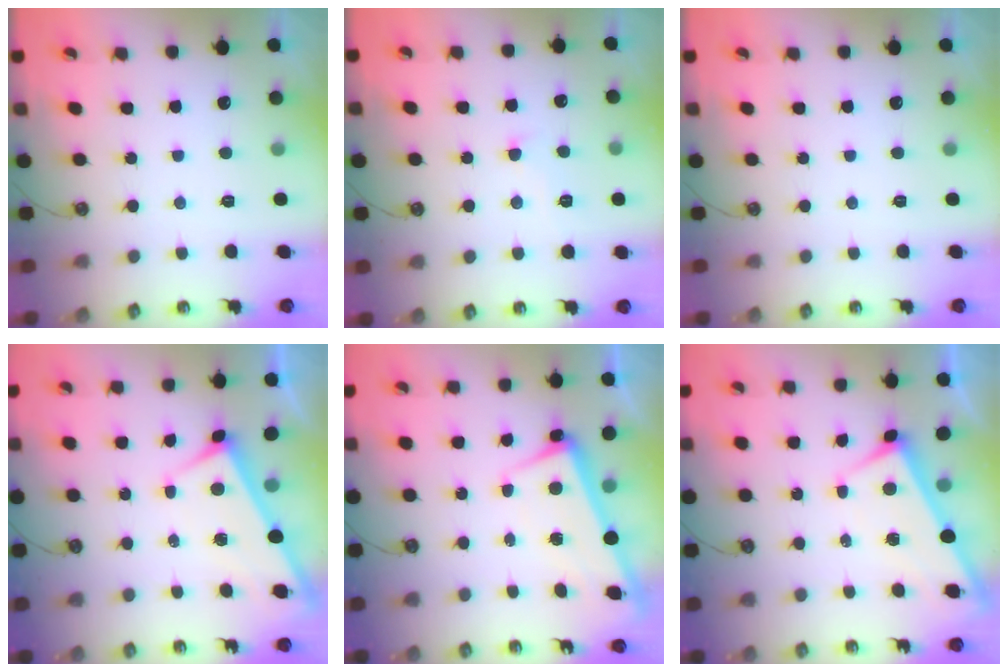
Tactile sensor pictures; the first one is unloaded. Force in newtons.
{"total": 3.0, "press": 3.0, "slide": 0.4}
{"total": 0.0}
{"total": 2.6, "press": 2.6, "slide": 0.3}
{"total": 2.2, "press": 2.1, "slide": 0.5}
{"total": 2.8, "press": 2.8, "slide": 0.1}